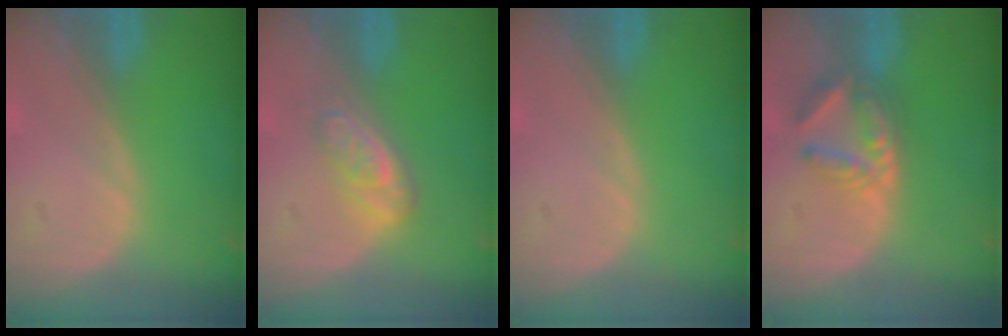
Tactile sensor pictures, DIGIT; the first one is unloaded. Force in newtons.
{"total": 4.9, "press": 4.2, "slide": 2.4}
{"total": 0.0}
{"total": 5.7, "press": 5.1, "slide": 2.6}